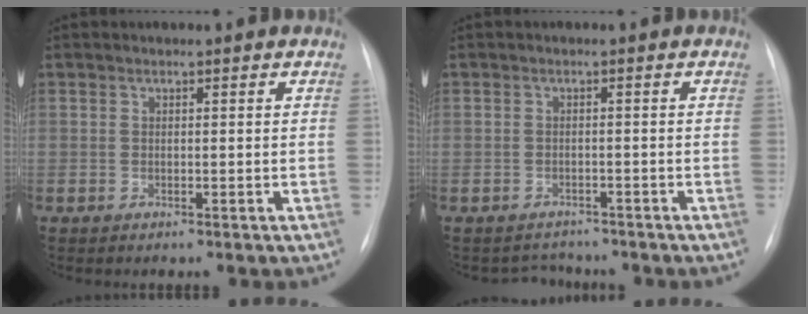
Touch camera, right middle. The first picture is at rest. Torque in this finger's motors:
{"motor_torque": [-0.96, 0.16, -0.52, -0.08]}